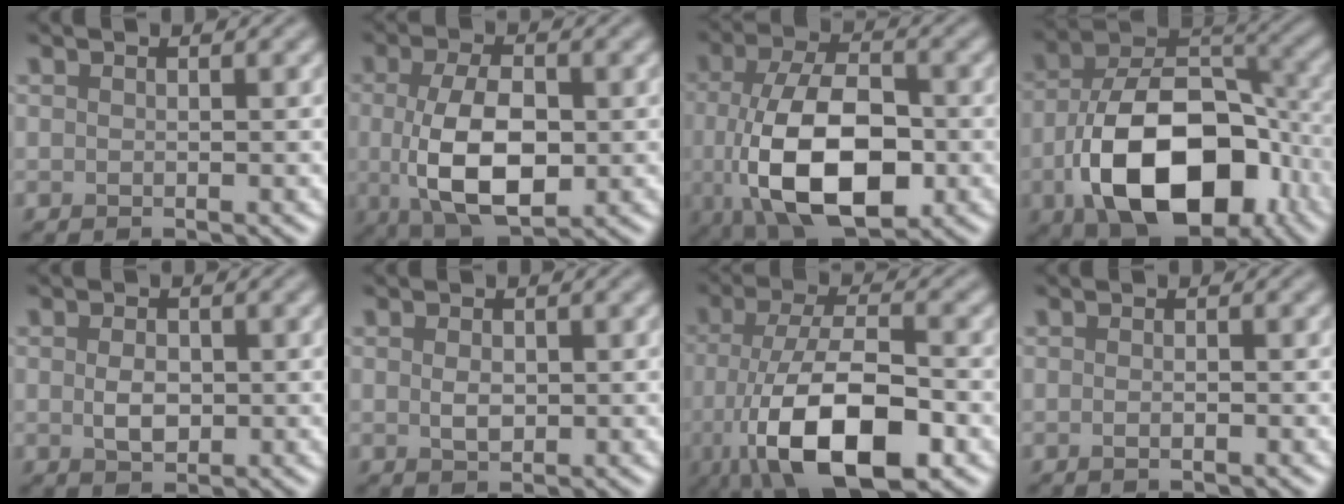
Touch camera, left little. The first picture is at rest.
{"total": 8.1, "force": [-0.6, 4.1, 6.9], "torque": [-0.140, -0.005, -0.011]}
{"total": 11.1, "force": [-2.1, 5.9, 9.2], "torque": [-0.176, -0.016, -0.033]}
{"total": 14.2, "force": [-5.2, 8.3, 10.2], "torque": [-0.182, -0.020, -0.086]}
{"total": 2.4, "force": [-0.2, 1.6, 1.8], "torque": [-0.038, -0.001, -0.004]}
{"total": 1.6, "force": [0.0, 1.0, 1.2], "torque": [-0.024, 0.000, 0.000]}
{"total": 11.7, "force": [-4.1, 4.6, 10.0], "torque": [-0.187, -0.015, -0.071]}
{"total": 0.8, "force": [-0.3, 0.2, 0.7], "torque": [-0.014, 0.000, -0.007]}